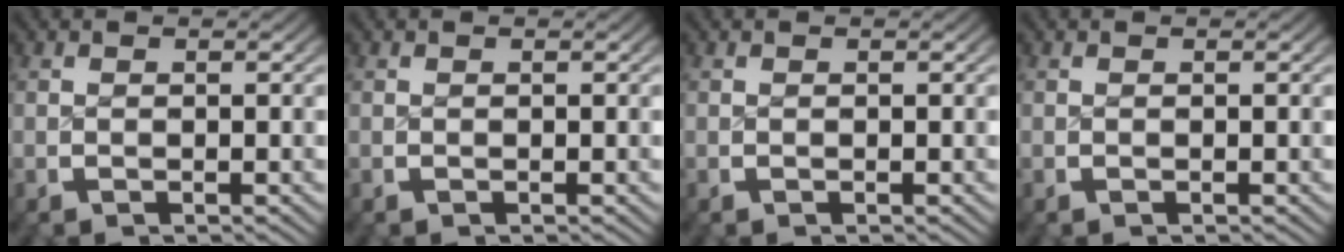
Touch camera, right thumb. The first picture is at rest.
{"total": 0.0}
{"total": 0.0}
{"total": 0.0}